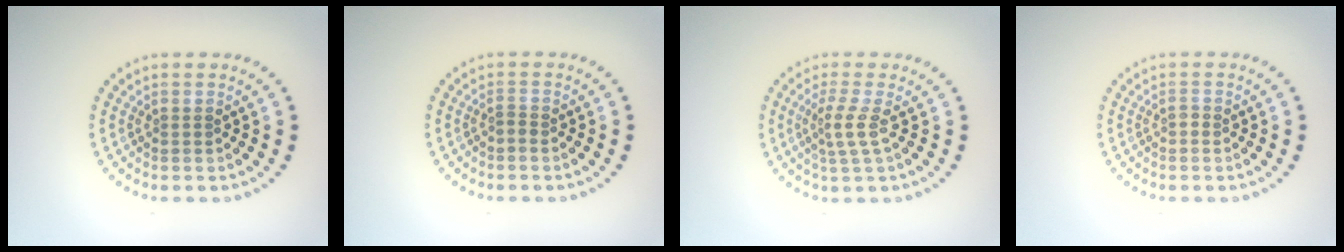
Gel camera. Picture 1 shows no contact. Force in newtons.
{"total": 0.6, "press": 0.3, "slide": 0.5}
{"total": 2.3, "press": 1.7, "slide": 1.5}
{"total": 0.6, "press": 0.4, "slide": 0.3}